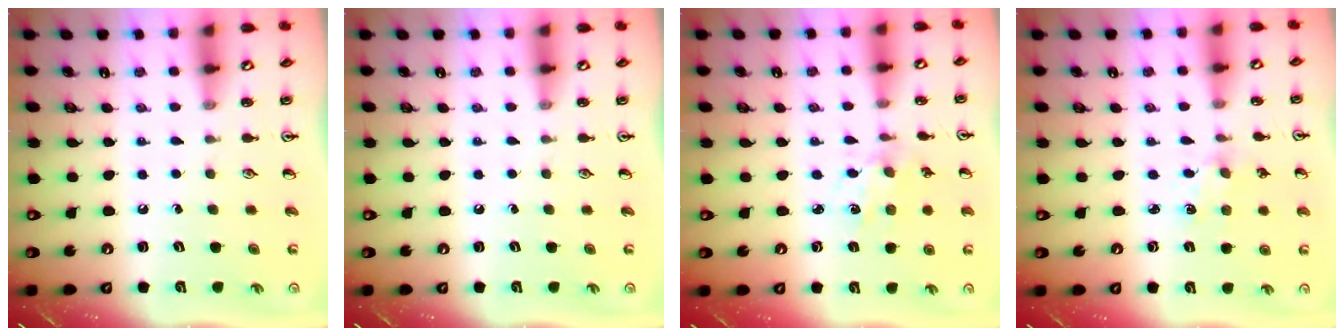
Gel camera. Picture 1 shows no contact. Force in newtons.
{"total": 0.0}
{"total": 1.7, "press": 1.6, "slide": 0.1}
{"total": 1.2, "press": 1.2, "slide": 0.2}